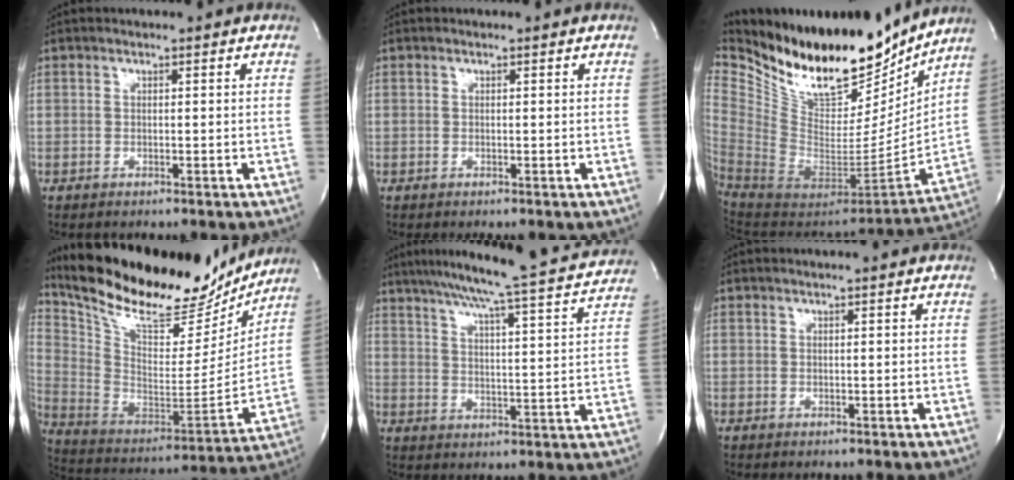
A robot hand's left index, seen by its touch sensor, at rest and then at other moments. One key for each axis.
{"total": 0.0}
{"total": 30.2, "fx": 23.9, "fy": 11.9, "fz": 14.1, "tx": -0.316, "ty": -0.024, "tz": 0.400}
{"total": 25.1, "fx": 21.8, "fy": 6.5, "fz": 10.8, "tx": -0.201, "ty": -0.022, "tz": 0.338}
{"total": 20.8, "fx": 18.9, "fy": -0.1, "fz": 8.7, "tx": -0.145, "ty": -0.022, "tz": 0.247}
{"total": 1.3, "fx": 1.2, "fy": -0.2, "fz": 0.3, "tx": -0.009, "ty": 0.005, "tz": 0.020}